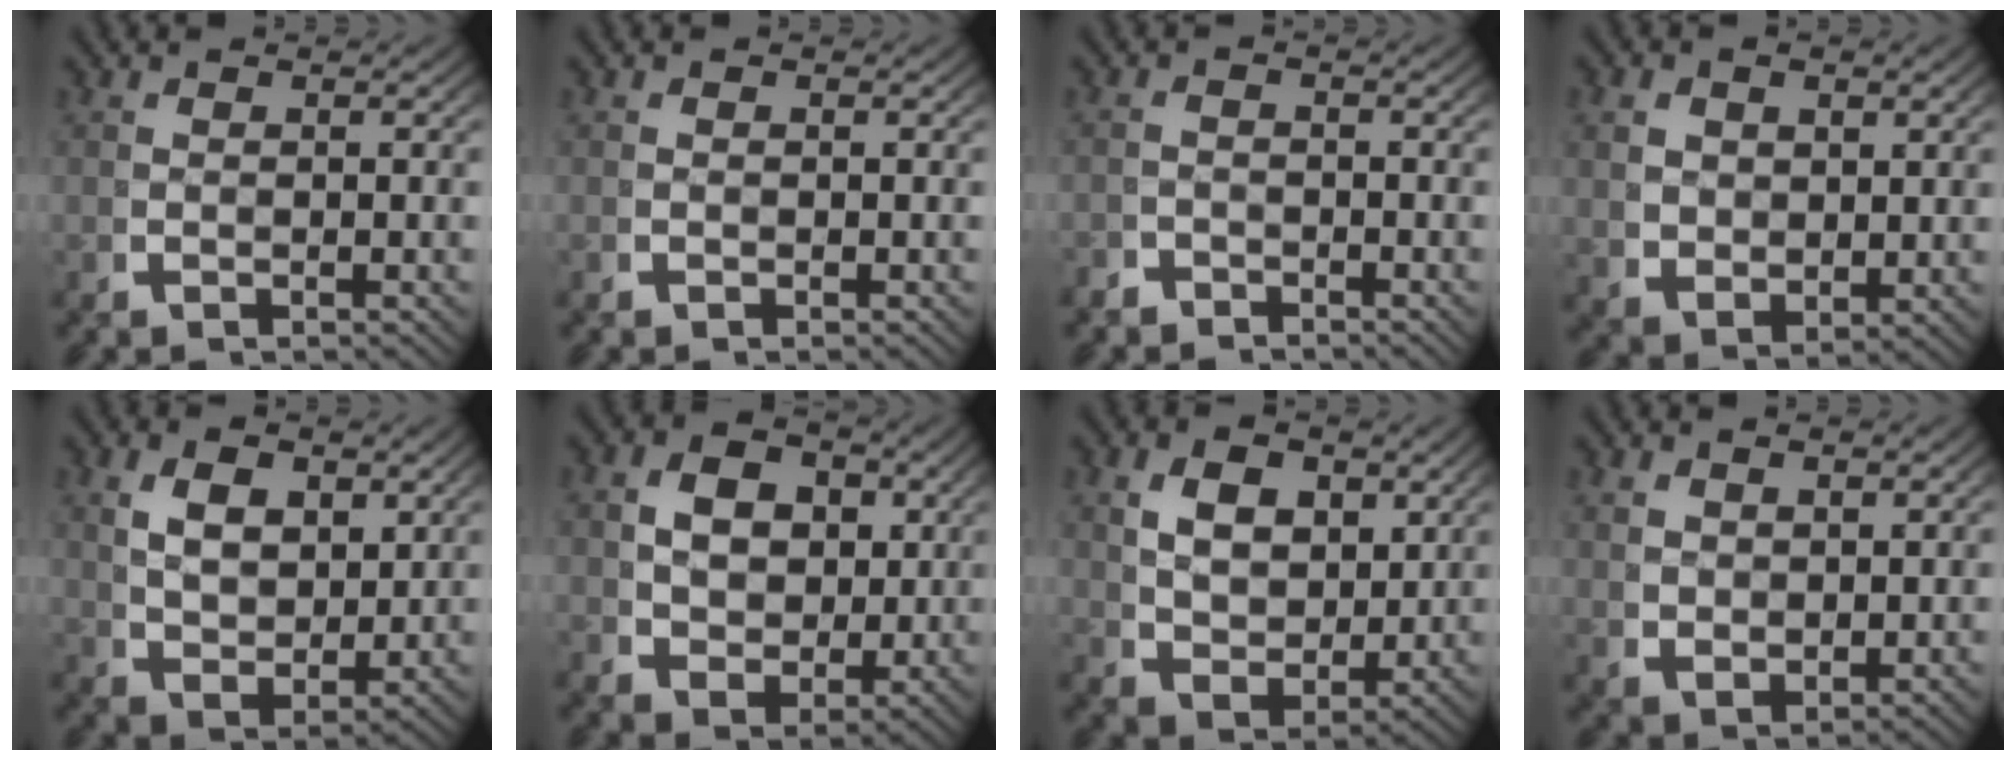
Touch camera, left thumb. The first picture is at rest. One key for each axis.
{"total": 0.0}
{"total": 2.3, "fx": -2.2, "fy": 0.6, "fz": -0.1, "tx": 0.005, "ty": -0.013, "tz": -0.038}
{"total": 3.7, "fx": 1.0, "fy": 2.7, "fz": 2.2, "tx": -0.052, "ty": -0.017, "tz": 0.034}
{"total": 5.7, "fx": 1.6, "fy": 3.8, "fz": 4.0, "tx": -0.073, "ty": -0.021, "tz": 0.041}
{"total": 7.1, "fx": 1.1, "fy": 5.3, "fz": 4.6, "tx": -0.083, "ty": -0.029, "tz": 0.029}
{"total": 6.5, "fx": 1.4, "fy": 4.6, "fz": 4.4, "tx": -0.085, "ty": -0.025, "tz": 0.036}
{"total": 2.6, "fx": 1.2, "fy": 1.6, "fz": 1.7, "tx": -0.040, "ty": -0.010, "tz": 0.039}